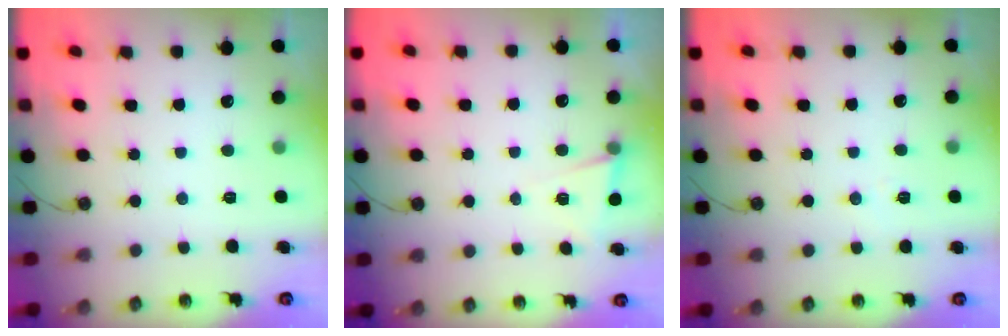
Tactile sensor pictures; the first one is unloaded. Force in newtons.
{"total": 3.0, "press": 2.7, "slide": 1.2}
{"total": 4.4, "press": 4.2, "slide": 1.2}